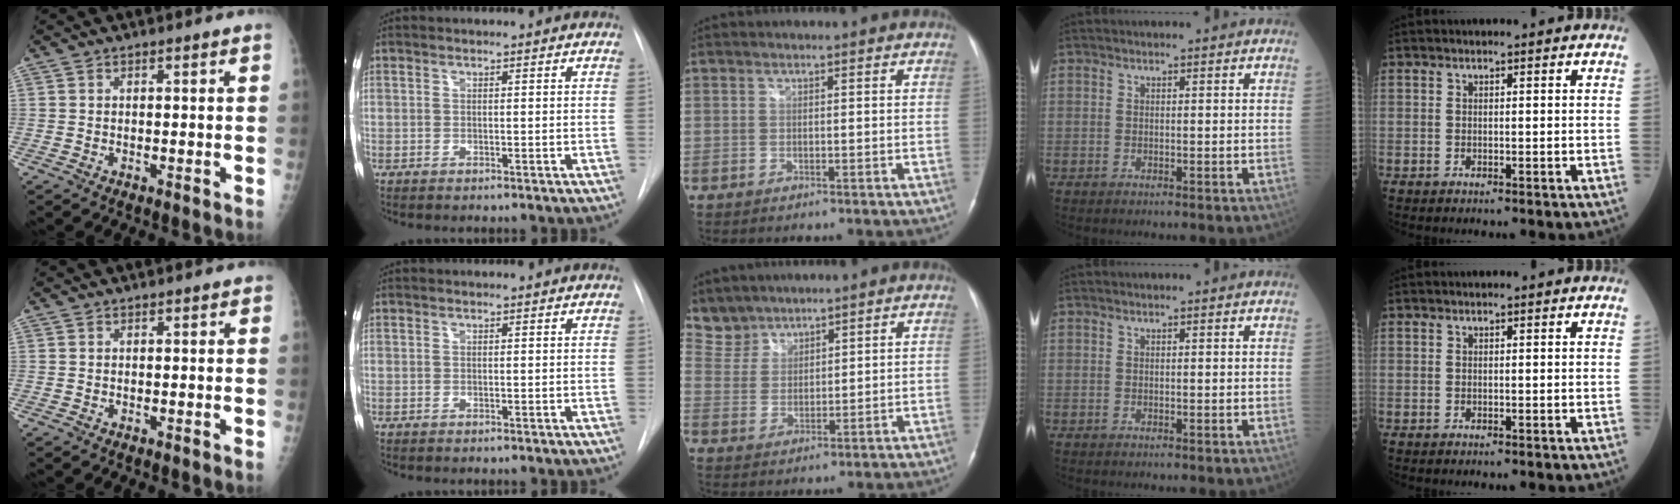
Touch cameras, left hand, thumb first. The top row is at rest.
{"middle": {"total": 5.2, "force": [4.7, 2.0, -0.7], "torque": [0.013, 0.007, 0.104]}}